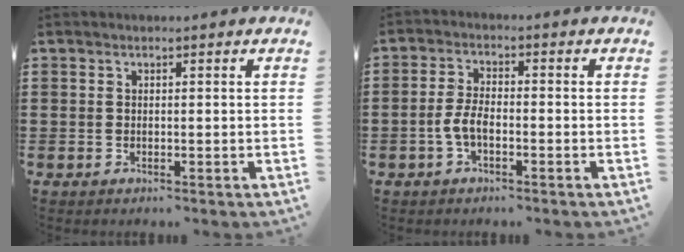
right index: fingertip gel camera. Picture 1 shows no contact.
{"total": 3.9, "force": [-1.5, 1.5, 3.3], "torque": [-0.080, -0.004, -0.033]}